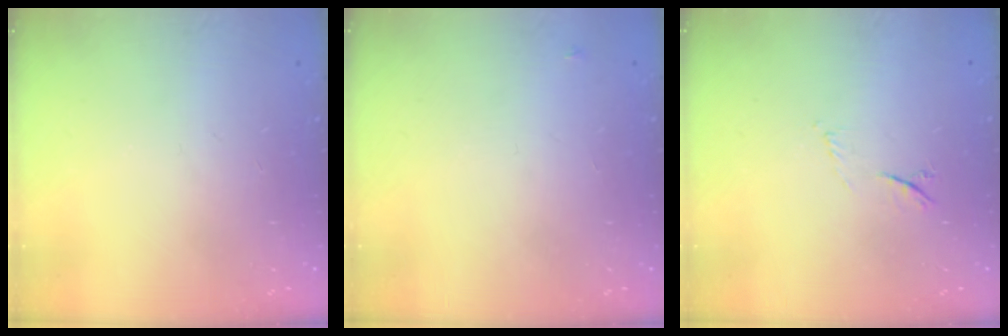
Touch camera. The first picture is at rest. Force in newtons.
{"total": 2.6, "press": 2.6, "slide": 0.2}
{"total": 4.7, "press": 4.6, "slide": 1.2}